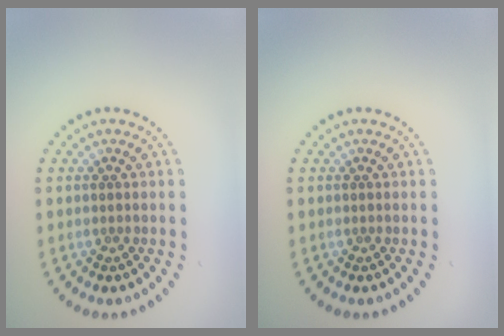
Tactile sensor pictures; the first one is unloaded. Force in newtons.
{"total": 0.0}